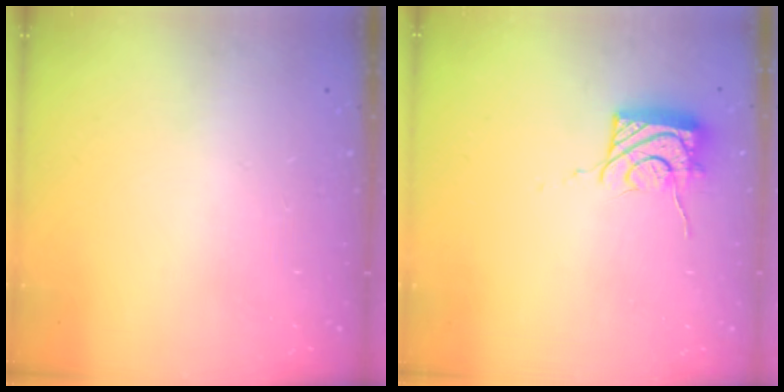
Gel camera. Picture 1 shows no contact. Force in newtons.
{"total": 12.2, "press": 12.0, "slide": 1.8}